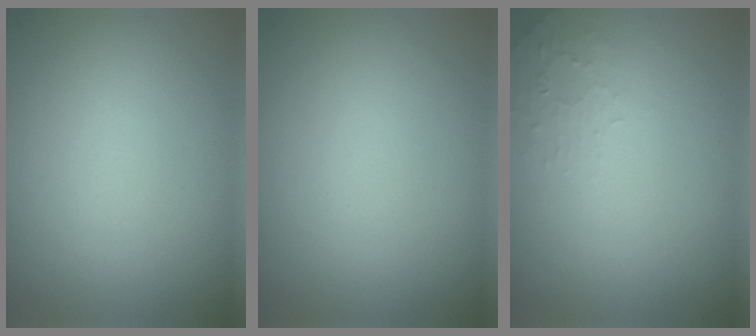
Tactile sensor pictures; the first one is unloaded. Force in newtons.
{"total": 0.0}
{"total": 1.3, "press": 1.2, "slide": 0.3}